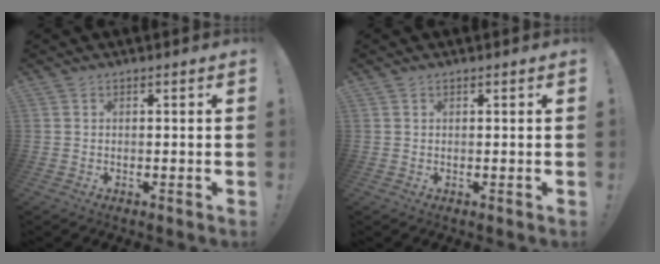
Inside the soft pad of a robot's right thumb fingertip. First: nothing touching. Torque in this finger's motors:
{"motor_torque": [-0.05, -0.15, -0.02, 0.01, -0.03]}